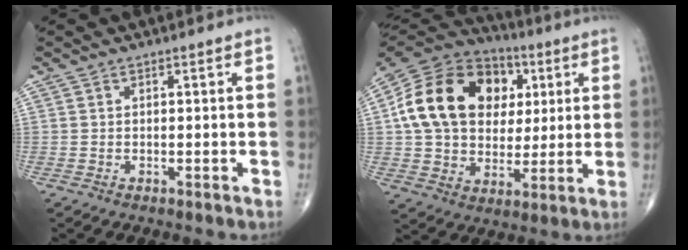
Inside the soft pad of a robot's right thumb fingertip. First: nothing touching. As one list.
[{"total": 22.9, "force": [4.8, 17.2, 14.2], "torque": [-0.243, 0.019, 0.083]}]